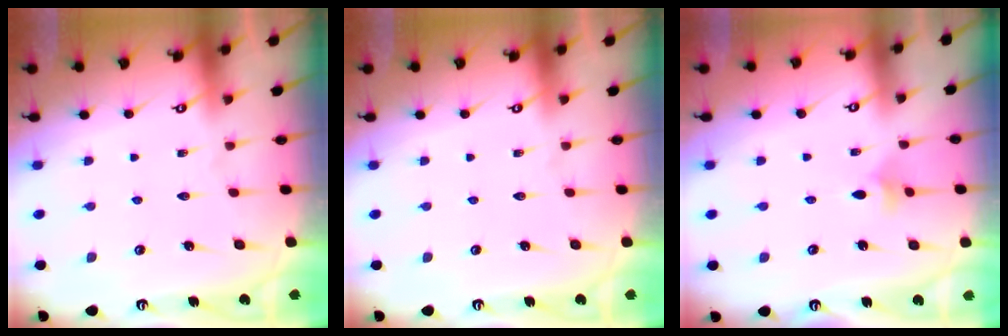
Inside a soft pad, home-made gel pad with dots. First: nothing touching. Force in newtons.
{"total": 0.0}
{"total": 3.3, "press": 3.2, "slide": 0.9}